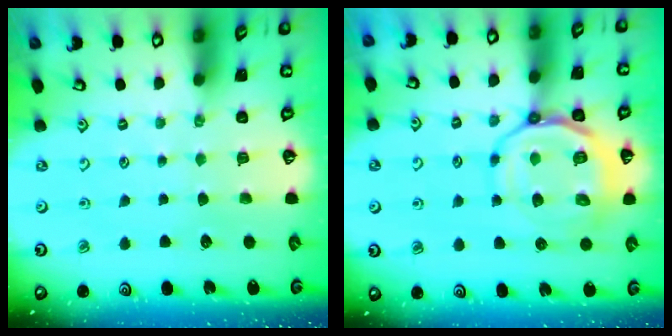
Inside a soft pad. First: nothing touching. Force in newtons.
{"total": 14.0, "press": 13.9, "slide": 2.1}